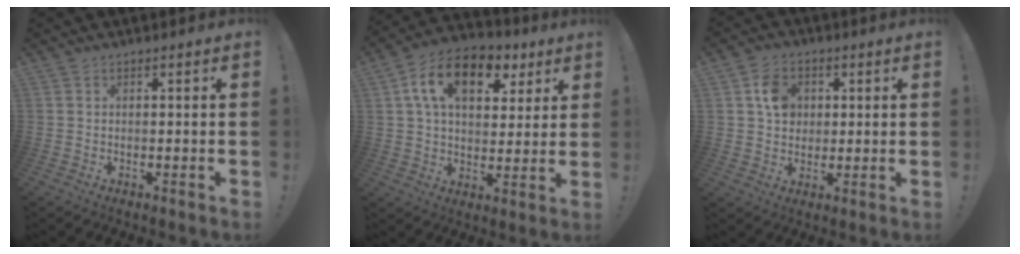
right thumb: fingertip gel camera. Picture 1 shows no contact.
{"total": 16.3, "force": [6.7, 10.1, 10.8], "torque": [-0.168, -0.019, 0.118]}
{"total": 8.3, "force": [2.3, 7.1, 3.8], "torque": [-0.040, -0.001, 0.045]}